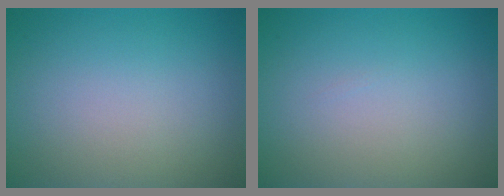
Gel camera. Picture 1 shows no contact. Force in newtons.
{"total": 0.0}